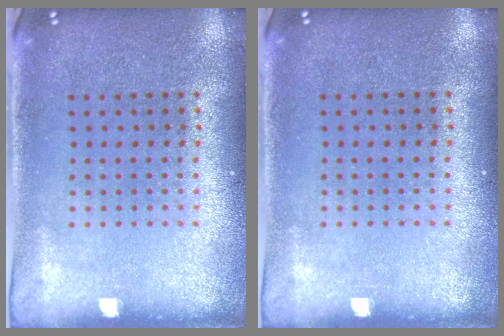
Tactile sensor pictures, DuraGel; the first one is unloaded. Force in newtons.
{"total": 0.0}